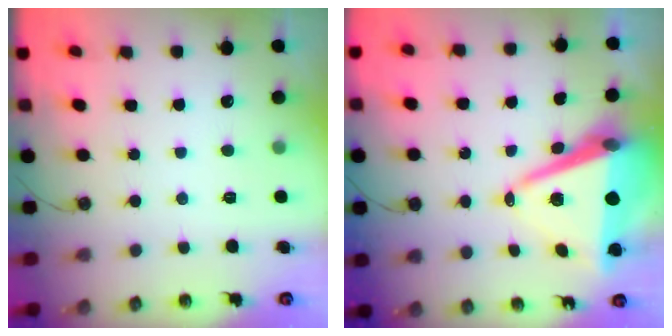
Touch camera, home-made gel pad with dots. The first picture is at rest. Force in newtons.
{"total": 13.0, "press": 12.3, "slide": 4.1}